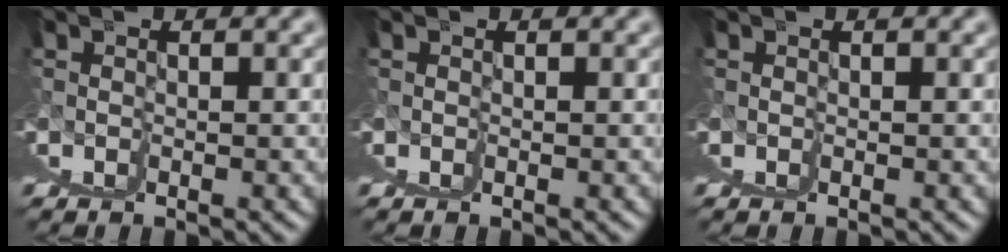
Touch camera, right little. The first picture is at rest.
{"total": 0.0}
{"total": 0.0}